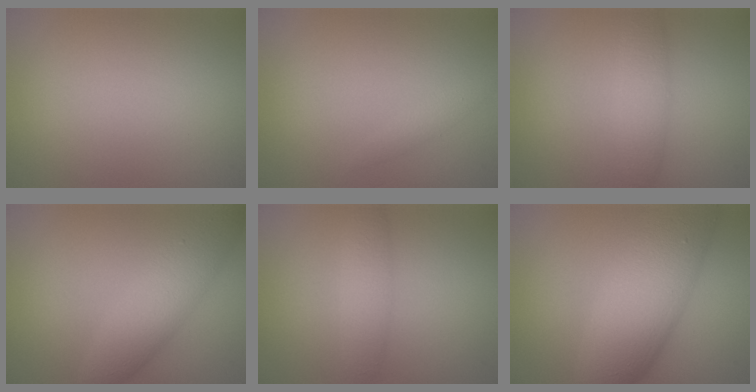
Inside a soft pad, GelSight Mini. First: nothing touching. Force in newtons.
{"total": 0.8, "press": 0.8, "slide": 0.1}
{"total": 2.5, "press": 2.5, "slide": 0.1}
{"total": 4.8, "press": 4.8, "slide": 0.0}
{"total": 2.4, "press": 2.4, "slide": 0.1}
{"total": 9.5, "press": 9.5, "slide": 0.1}